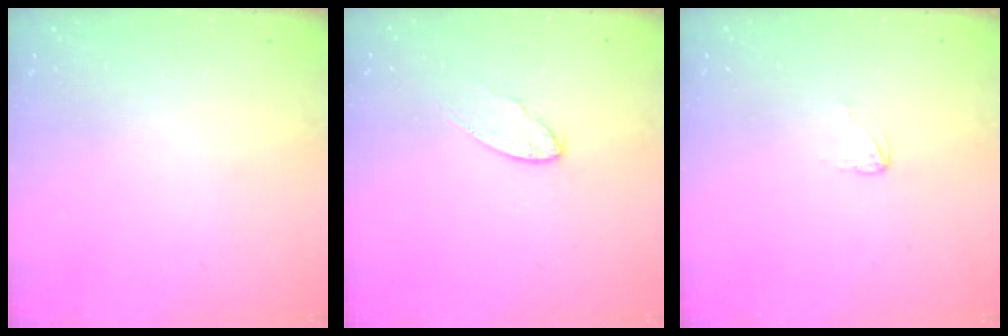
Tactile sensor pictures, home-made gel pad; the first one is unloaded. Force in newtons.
{"total": 5.4, "press": 5.4, "slide": 0.6}
{"total": 2.4, "press": 2.4, "slide": 0.2}